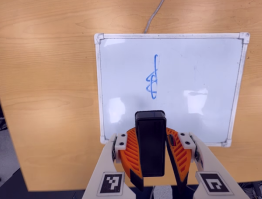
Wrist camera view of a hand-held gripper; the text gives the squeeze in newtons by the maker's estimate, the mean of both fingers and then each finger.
{"total": 9.3, "left": 8.9, "right": 9.7}